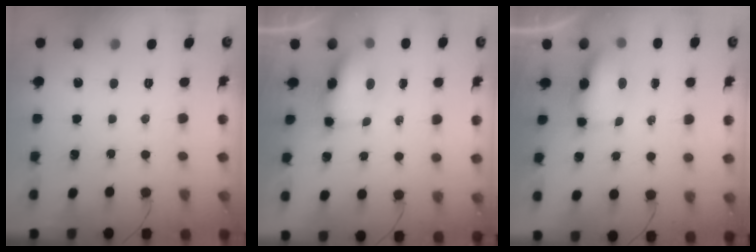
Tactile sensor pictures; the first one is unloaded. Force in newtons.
{"total": 7.3, "press": 7.3, "slide": 0.8}
{"total": 7.9, "press": 7.3, "slide": 3.1}